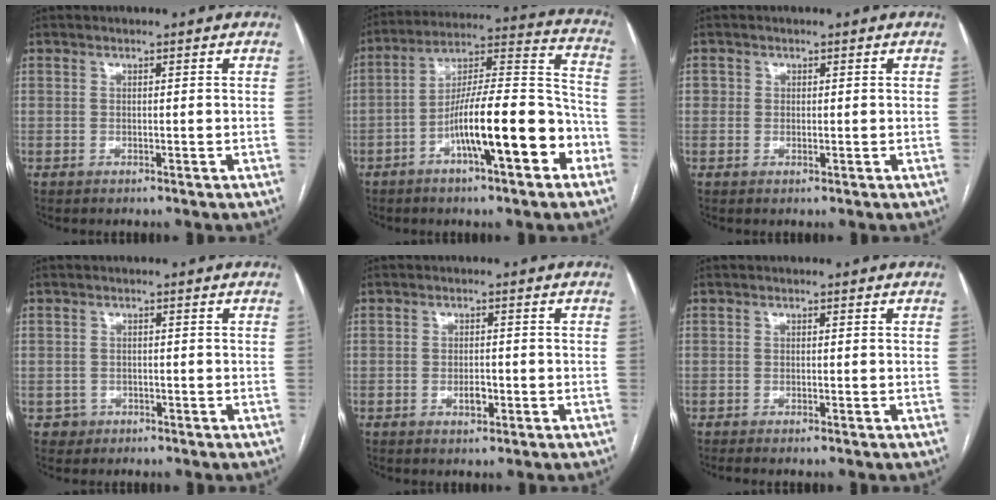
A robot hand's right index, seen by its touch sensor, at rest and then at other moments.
{"total": 16.8, "force": [-6.7, 2.9, 15.1], "torque": [-0.243, 0.018, -0.107]}
{"total": 1.4, "force": [0.2, 1.3, 0.6], "torque": [-0.007, 0.002, 0.003]}
{"total": 2.1, "force": [-0.8, 1.9, -0.3], "torque": [0.009, 0.011, -0.011]}
{"total": 2.3, "force": [-0.8, 1.1, 1.9], "torque": [-0.031, 0.003, -0.009]}
{"total": 1.4, "force": [-1.2, -0.1, 0.8], "torque": [-0.010, -0.001, -0.017]}